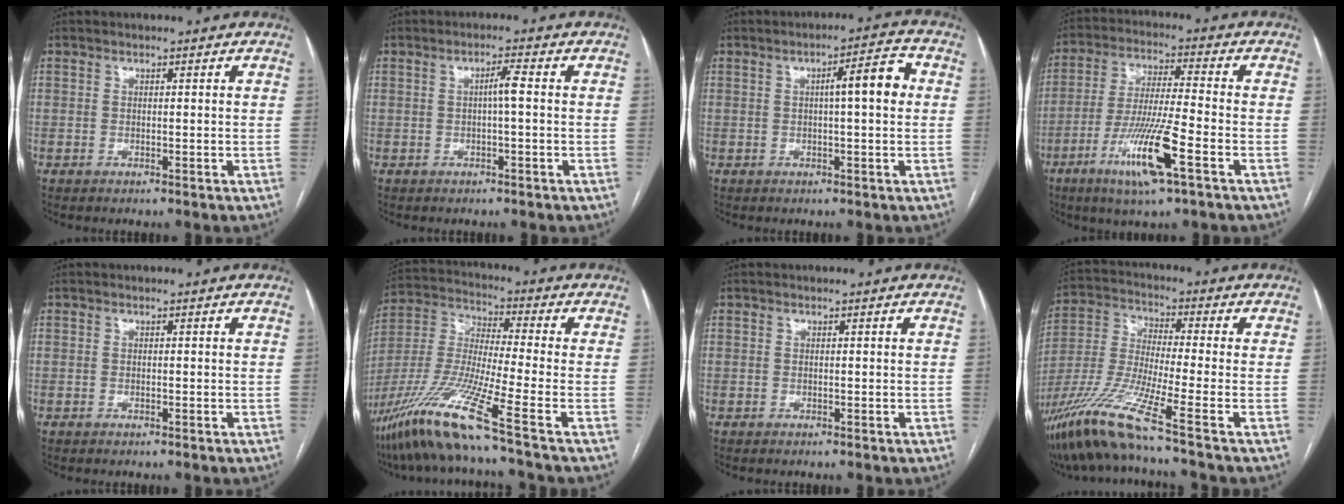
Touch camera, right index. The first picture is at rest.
{"total": 2.3, "force": [0.0, 0.1, 2.3], "torque": [-0.037, 0.004, 0.000]}
{"total": 6.0, "force": [0.7, 0.8, 5.9], "torque": [-0.085, 0.017, 0.007]}
{"total": 12.3, "force": [-5.6, 0.3, 11.0], "torque": [-0.219, -0.021, -0.104]}
{"total": 0.0}
{"total": 16.1, "force": [-10.9, -2.0, 11.7], "torque": [-0.257, -0.037, -0.209]}
{"total": 0.0}
{"total": 14.0, "force": [-9.9, -2.2, 9.8], "torque": [-0.208, -0.035, -0.190]}